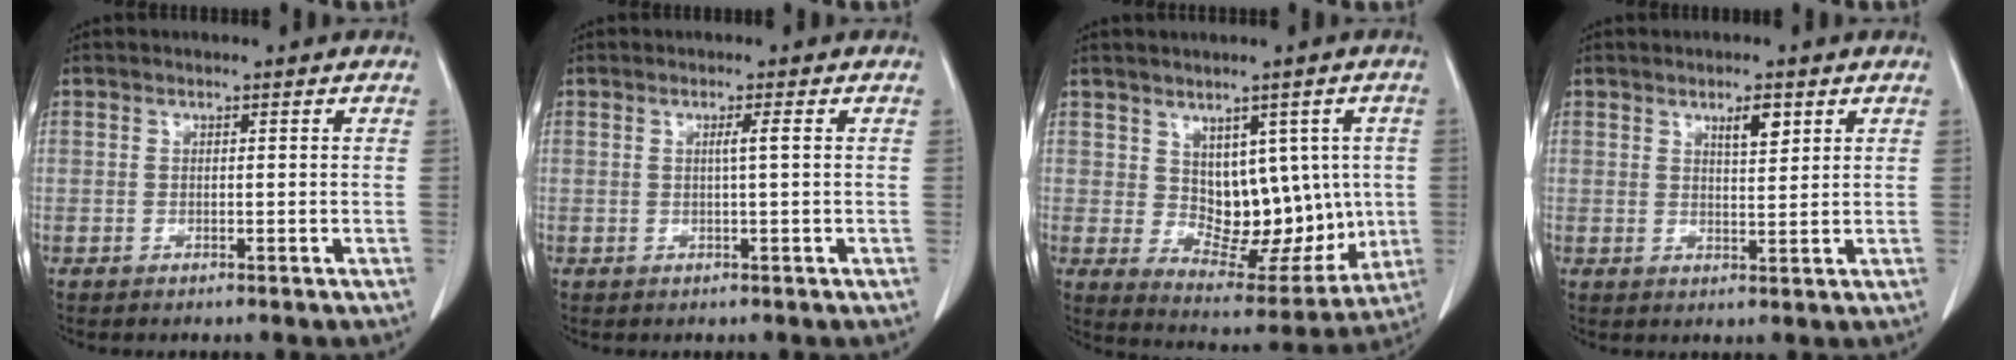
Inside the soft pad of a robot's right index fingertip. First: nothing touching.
{"total": 1.3, "force": [0.2, -0.4, 1.2], "torque": [-0.022, 0.001, 0.002]}
{"total": 11.3, "force": [1.1, 6.9, 8.9], "torque": [-0.101, 0.012, 0.044]}
{"total": 3.3, "force": [1.8, 0.8, 2.6], "torque": [-0.046, -0.002, 0.030]}